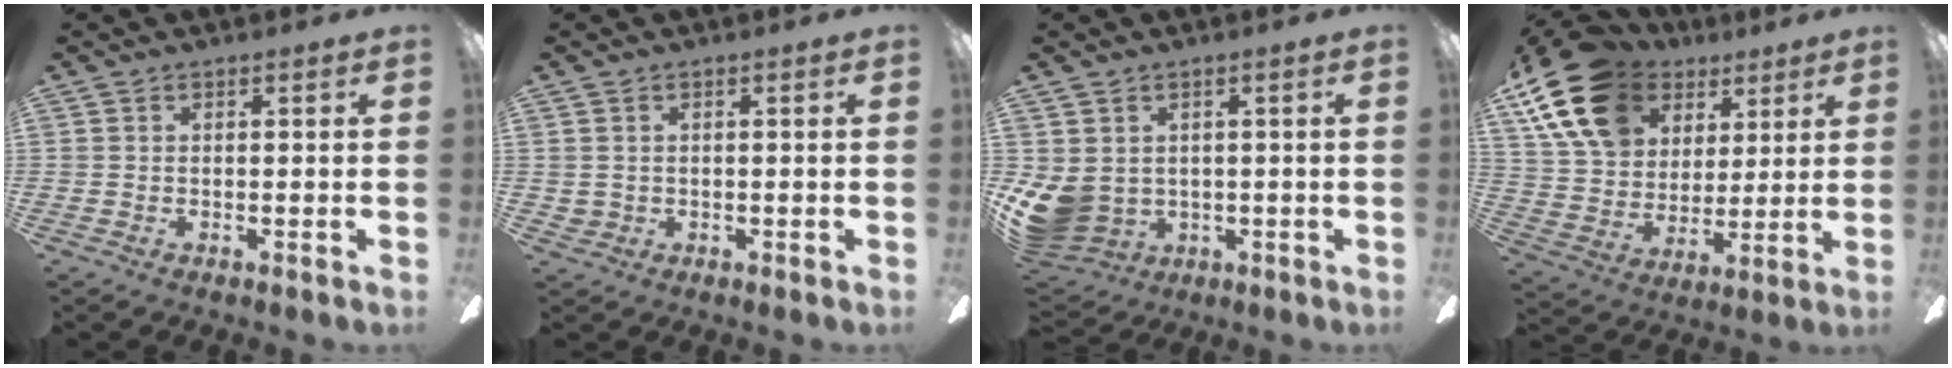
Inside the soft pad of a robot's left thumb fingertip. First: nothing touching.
{"total": 1.8, "force": [1.0, 1.5, 0.5], "torque": [-0.011, 0.002, 0.018]}
{"total": 7.8, "force": [0.3, 6.9, 3.8], "torque": [-0.103, -0.007, 0.009]}
{"total": 20.4, "force": [10.6, 14.0, 10.3], "torque": [-0.201, -0.036, 0.201]}